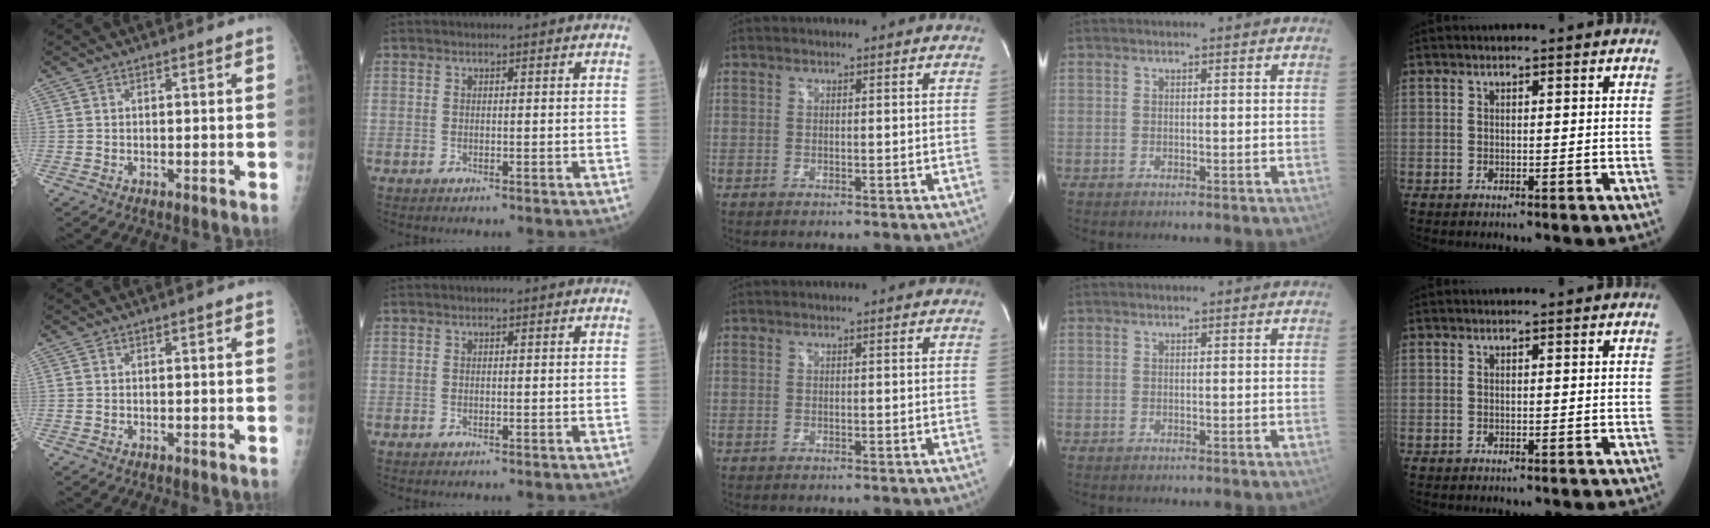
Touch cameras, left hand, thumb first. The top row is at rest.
{}